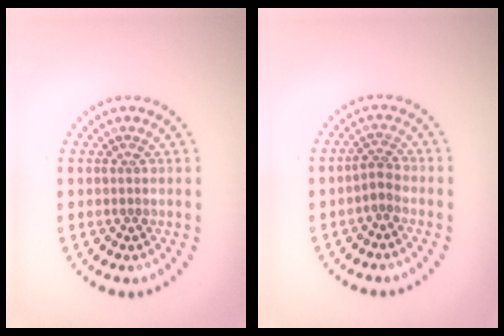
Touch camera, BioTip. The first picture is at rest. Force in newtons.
{"total": 1.7, "press": 1.2, "slide": 1.2}